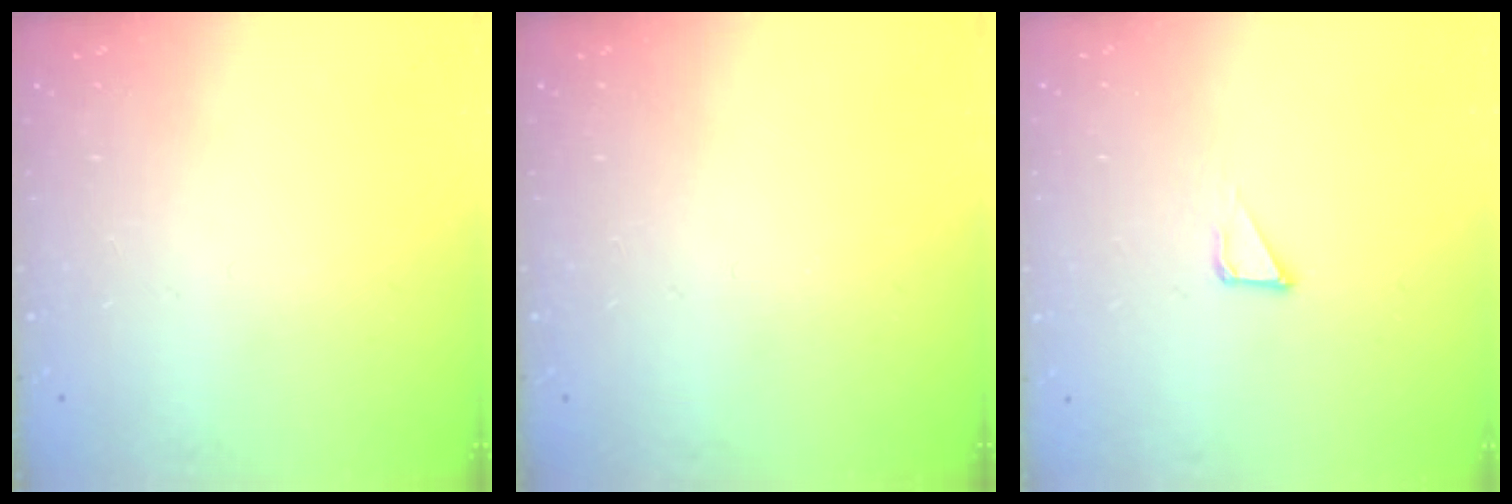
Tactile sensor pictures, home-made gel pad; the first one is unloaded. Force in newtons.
{"total": 0.0}
{"total": 2.8, "press": 2.8, "slide": 0.1}